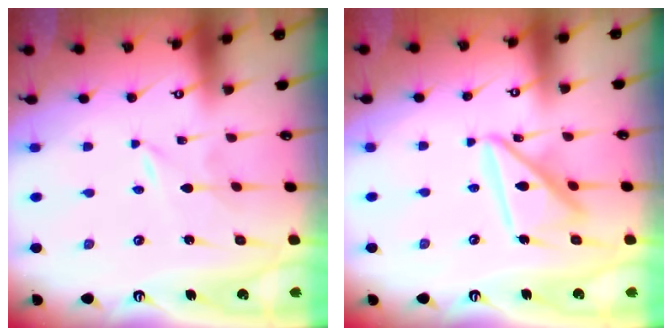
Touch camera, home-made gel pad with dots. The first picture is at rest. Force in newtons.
{"total": 14.5, "press": 14.4, "slide": 1.5}